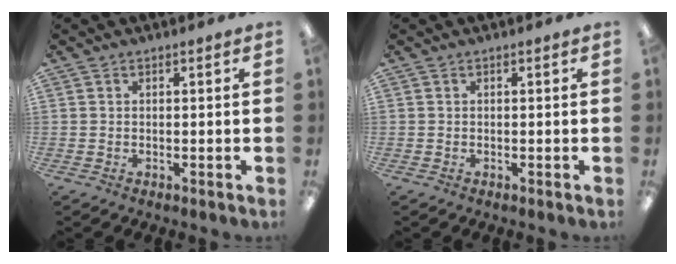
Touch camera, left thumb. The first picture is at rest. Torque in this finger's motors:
{"motor_torque": [-0.12, 0.11, 0.10, 0.10, 0.00]}